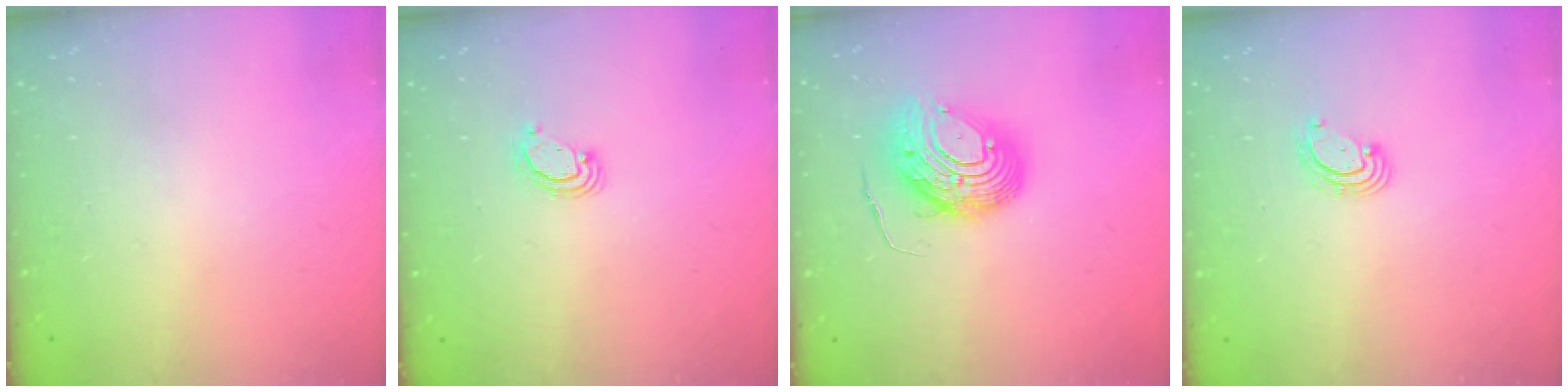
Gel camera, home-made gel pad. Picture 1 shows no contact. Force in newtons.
{"total": 2.3, "press": 2.3, "slide": 0.3}
{"total": 12.1, "press": 12.1, "slide": 1.4}
{"total": 2.7, "press": 2.7, "slide": 0.7}